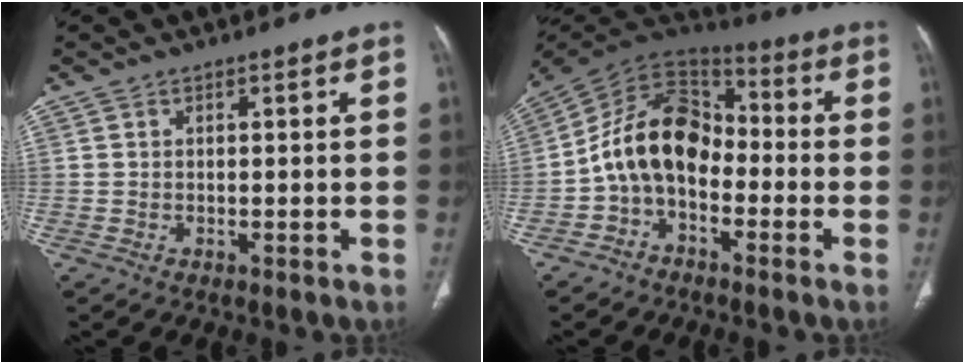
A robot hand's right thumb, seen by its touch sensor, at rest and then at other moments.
{"total": 13.9, "force": [-2.9, 9.6, 9.6], "torque": [-0.149, 0.070, -0.066]}